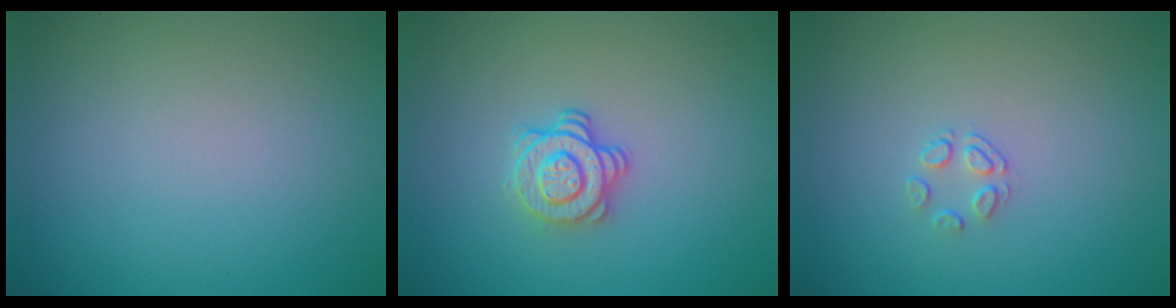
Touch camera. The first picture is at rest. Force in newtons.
{"total": 3.0, "press": 2.6, "slide": 1.4}
{"total": 1.4, "press": 0.6, "slide": 1.2}